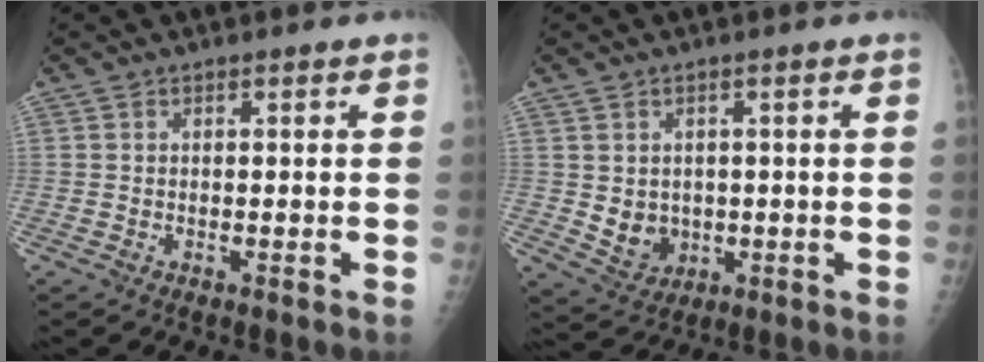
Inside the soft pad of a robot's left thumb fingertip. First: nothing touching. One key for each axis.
{"total": 5.3, "fx": 0.0, "fy": 4.6, "fz": 2.7, "tx": -0.025, "ty": -0.006, "tz": 0.018}